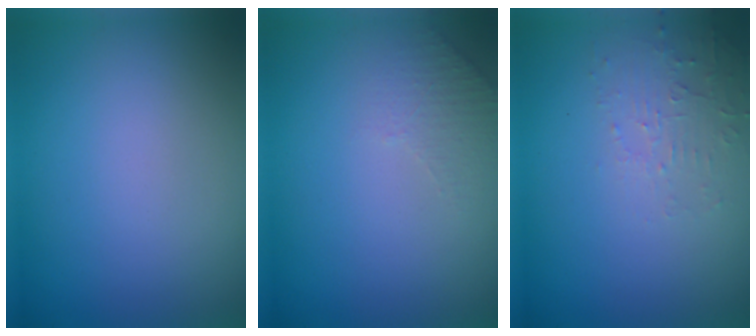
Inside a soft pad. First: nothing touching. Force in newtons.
{"total": 1.6, "press": 1.5, "slide": 0.4}
{"total": 1.9, "press": 1.9, "slide": 0.3}